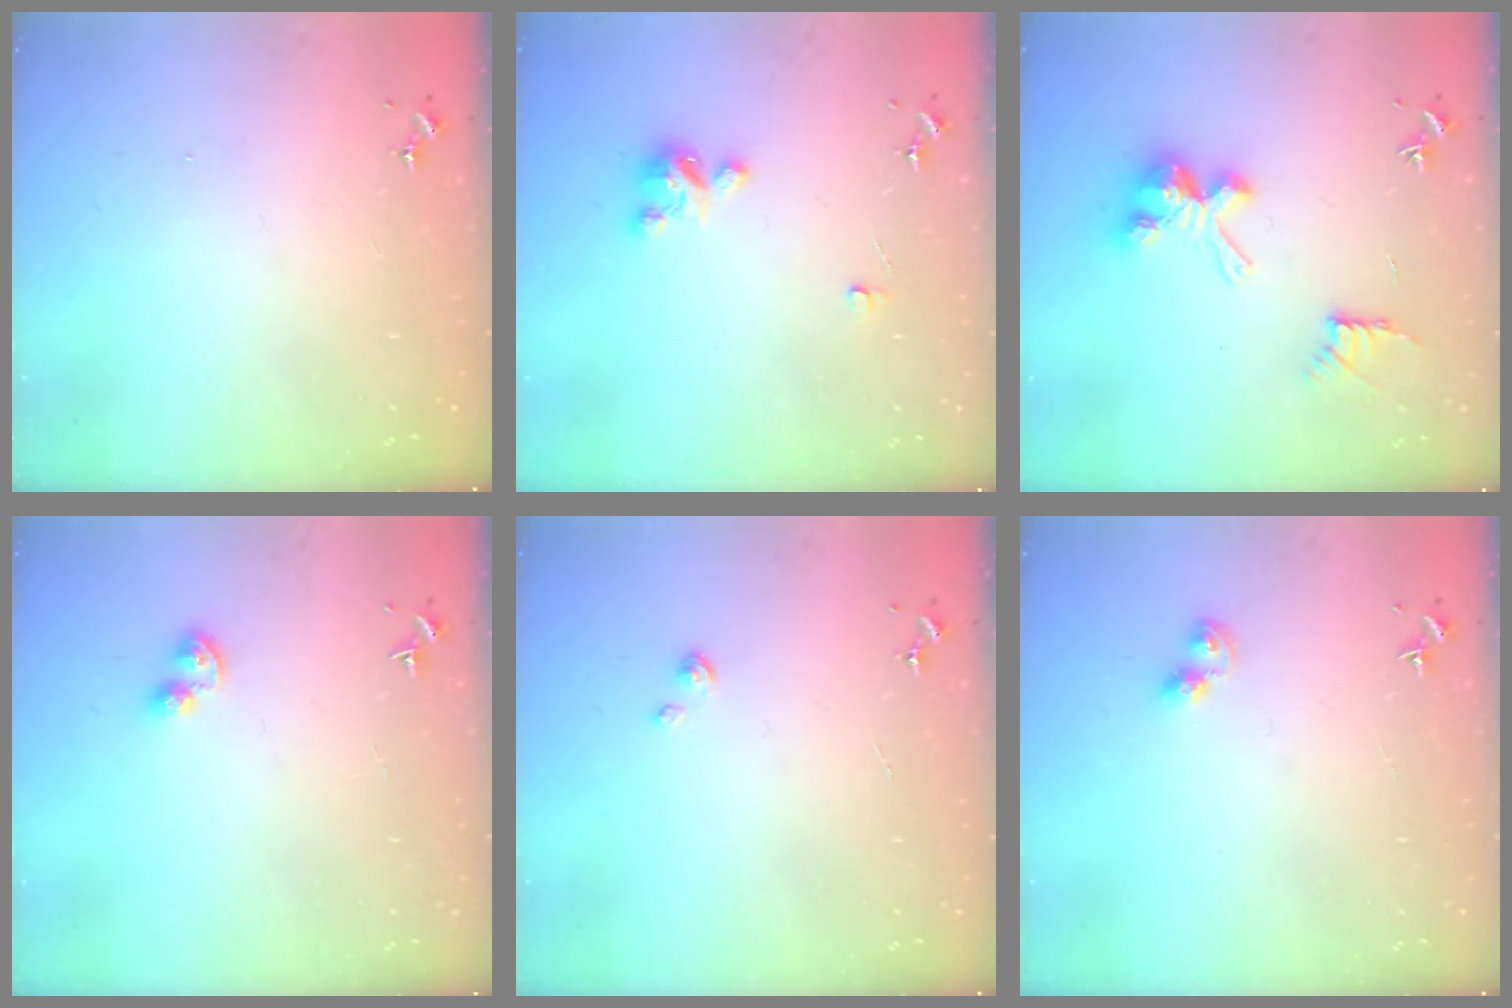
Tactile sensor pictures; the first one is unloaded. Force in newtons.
{"total": 5.2, "press": 5.2, "slide": 0.4}
{"total": 10.8, "press": 10.8, "slide": 0.6}
{"total": 5.1, "press": 5.1, "slide": 0.4}
{"total": 2.2, "press": 2.2, "slide": 0.3}
{"total": 4.5, "press": 4.5, "slide": 0.2}